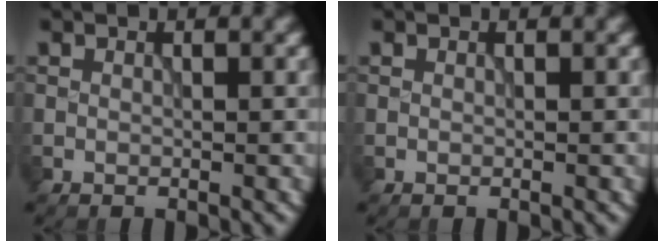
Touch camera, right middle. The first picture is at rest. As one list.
[{"total": 0.0}]